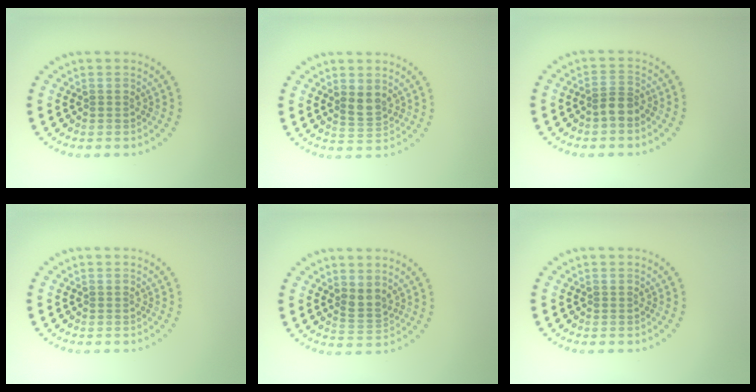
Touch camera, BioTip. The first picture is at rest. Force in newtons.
{"total": 2.0, "press": 1.7, "slide": 1.0}
{"total": 1.9, "press": 1.6, "slide": 1.0}
{"total": 0.0}
{"total": 1.8, "press": 1.6, "slide": 1.0}
{"total": 0.0}